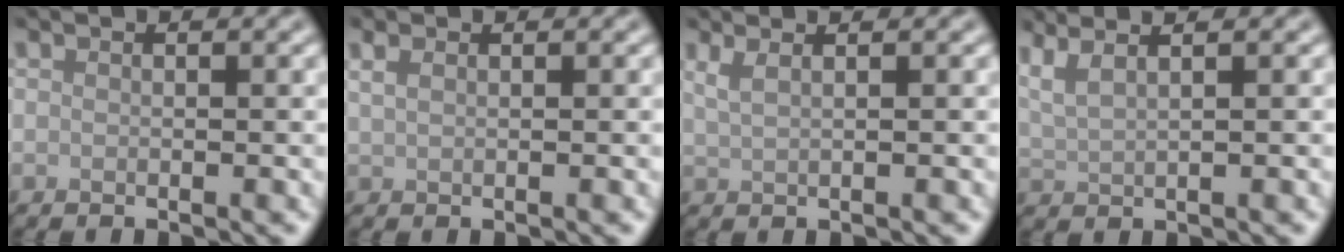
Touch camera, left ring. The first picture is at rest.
{"total": 1.0, "force": [0.7, 0.4, 0.6], "torque": [-0.015, 0.001, 0.015]}
{"total": 2.7, "force": [1.6, 1.2, 1.8], "torque": [-0.020, 0.005, 0.007]}
{"total": 4.0, "force": [2.8, 1.4, 2.5], "torque": [-0.037, 0.026, 0.026]}